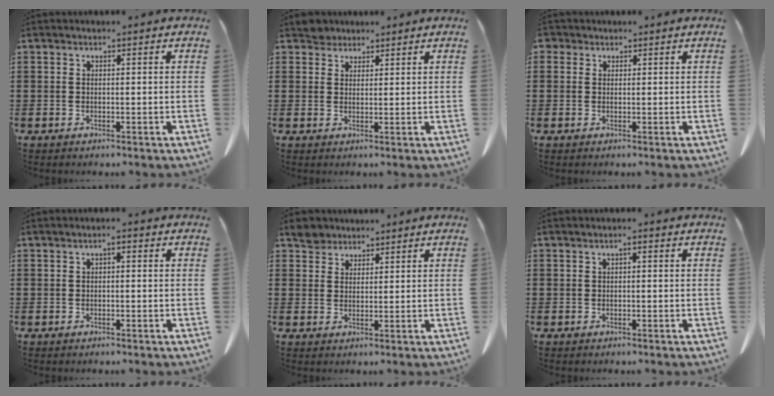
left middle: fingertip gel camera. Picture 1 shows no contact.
{"total": 2.6, "force": [2.4, 1.0, 0.0], "torque": [-0.001, 0.001, 0.046]}
{"total": 1.0, "force": [0.5, 0.8, 0.2], "torque": [-0.008, 0.005, 0.010]}
{"total": 1.0, "force": [-0.3, 0.4, 0.9], "torque": [-0.020, 0.003, -0.007]}
{"total": 3.2, "force": [2.8, 1.5, 0.4], "torque": [-0.011, 0.002, 0.054]}
{"total": 0.9, "force": [-0.1, 0.3, 0.9], "torque": [-0.017, 0.001, -0.002]}